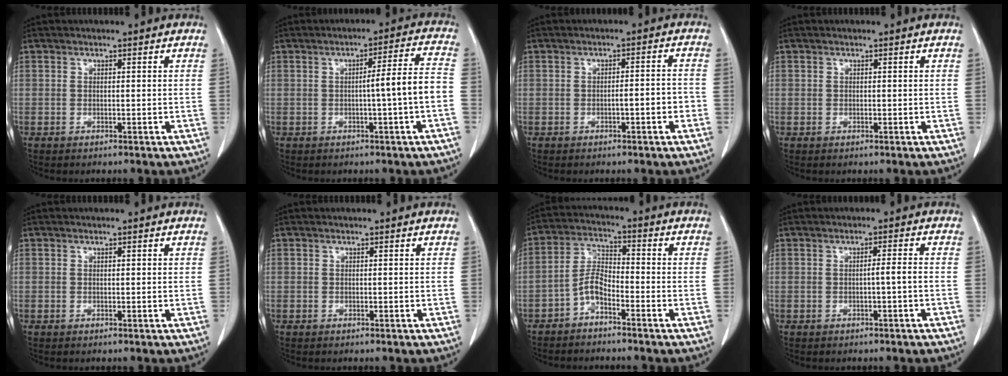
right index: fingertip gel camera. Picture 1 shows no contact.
{"total": 6.5, "force": [-1.4, -0.7, 6.3], "torque": [-0.089, 0.015, -0.019]}
{"total": 3.2, "force": [-1.2, 0.4, 3.0], "torque": [-0.041, 0.008, -0.017]}
{"total": 0.0}
{"total": 0.0}
{"total": 0.0}
{"total": 4.5, "force": [-3.0, 1.5, 3.1], "torque": [-0.067, 0.012, -0.062]}
{"total": 2.0, "force": [-0.7, -0.5, 1.8], "torque": [-0.026, 0.001, -0.012]}